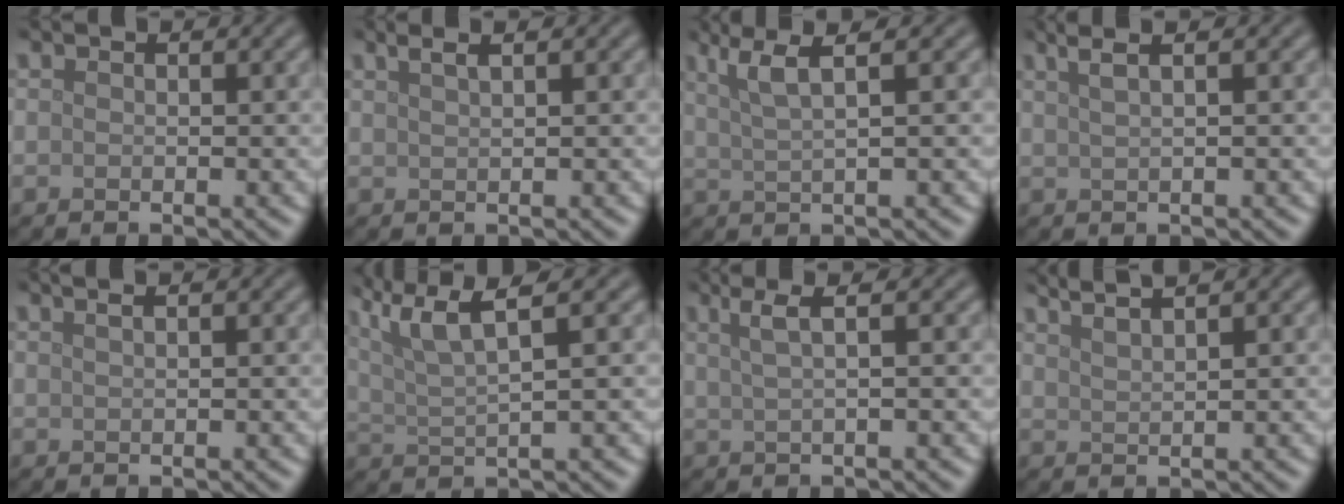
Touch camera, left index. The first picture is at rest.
{"total": 2.6, "force": [1.6, 1.0, 1.7], "torque": [-0.009, 0.006, 0.004]}
{"total": 3.9, "force": [2.1, 0.7, 3.2], "torque": [-0.049, 0.009, 0.040]}
{"total": 4.7, "force": [2.7, 2.1, 3.2], "torque": [-0.028, 0.032, 0.014]}
{"total": 2.4, "force": [1.4, 1.2, 1.5], "torque": [-0.004, 0.012, -0.008]}
{"total": 6.3, "force": [3.4, 1.4, 5.1], "torque": [-0.093, 0.016, 0.062]}
{"total": 3.1, "force": [1.4, 0.9, 2.6], "torque": [-0.032, 0.009, 0.009]}
{"total": 4.5, "force": [3.5, 1.3, 2.6], "torque": [-0.015, 0.025, 0.026]}